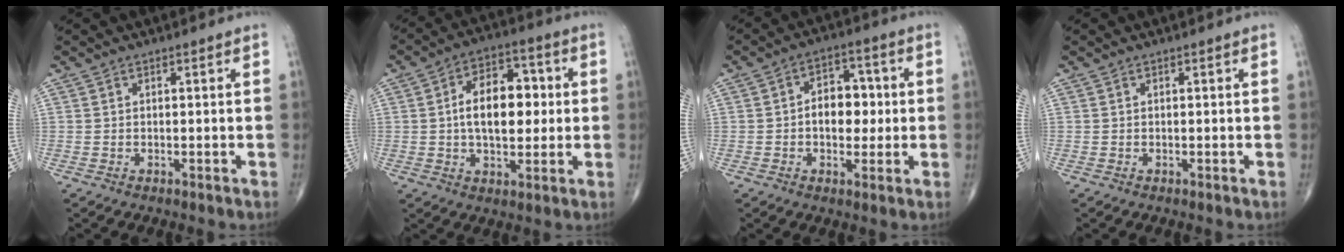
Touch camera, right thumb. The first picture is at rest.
{"total": 13.2, "force": [0.8, 7.6, 10.7], "torque": [-0.143, 0.019, 0.009]}
{"total": 8.5, "force": [-0.1, 5.7, 6.2], "torque": [-0.057, 0.019, -0.007]}
{"total": 0.0}